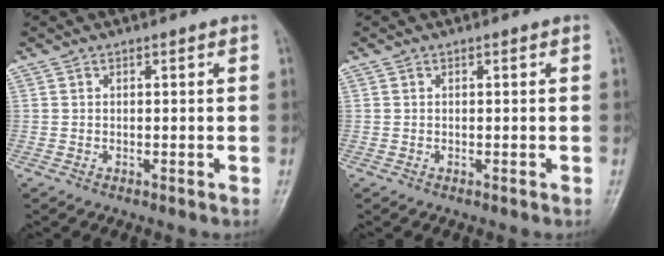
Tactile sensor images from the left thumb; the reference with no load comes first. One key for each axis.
{"total": 0.0}